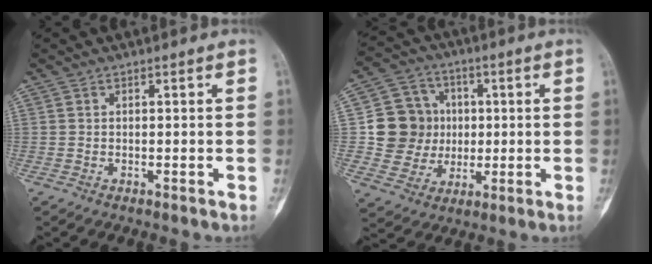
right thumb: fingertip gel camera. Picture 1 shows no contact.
{"total": 12.4, "force": [0.8, 11.6, 4.0], "torque": [-0.025, 0.013, 0.021]}